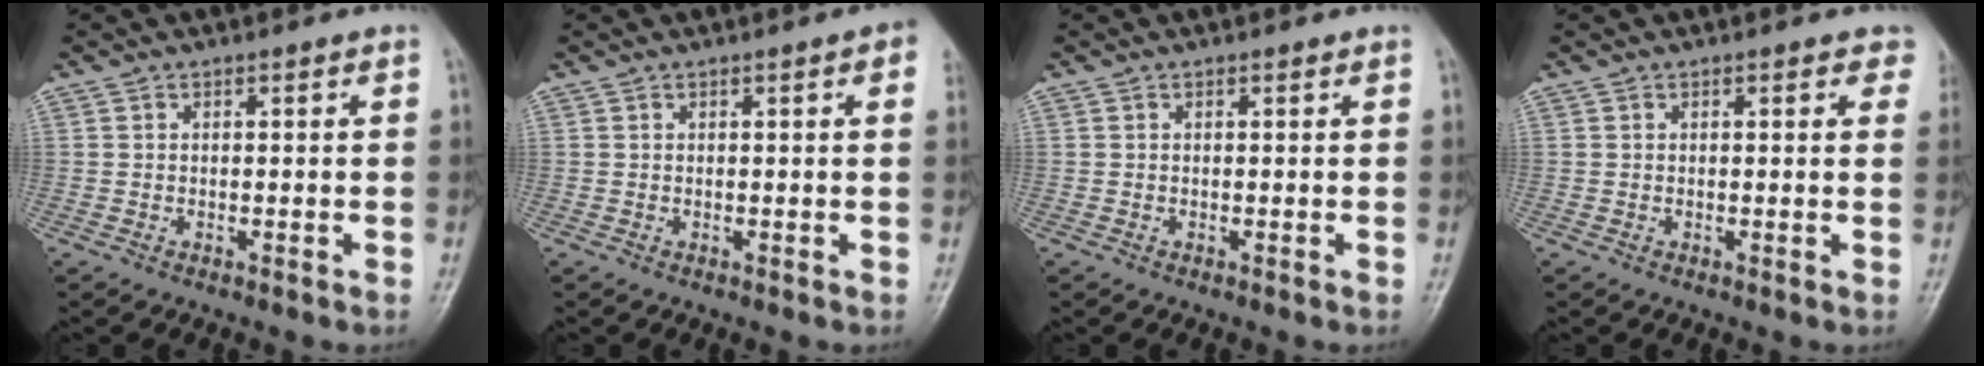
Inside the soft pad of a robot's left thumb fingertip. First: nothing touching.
{"total": 2.3, "force": [0.9, 0.3, 2.1], "torque": [-0.024, 0.003, 0.006]}
{"total": 0.0}
{"total": 3.0, "force": [1.8, 1.4, 2.0], "torque": [0.001, 0.000, 0.013]}